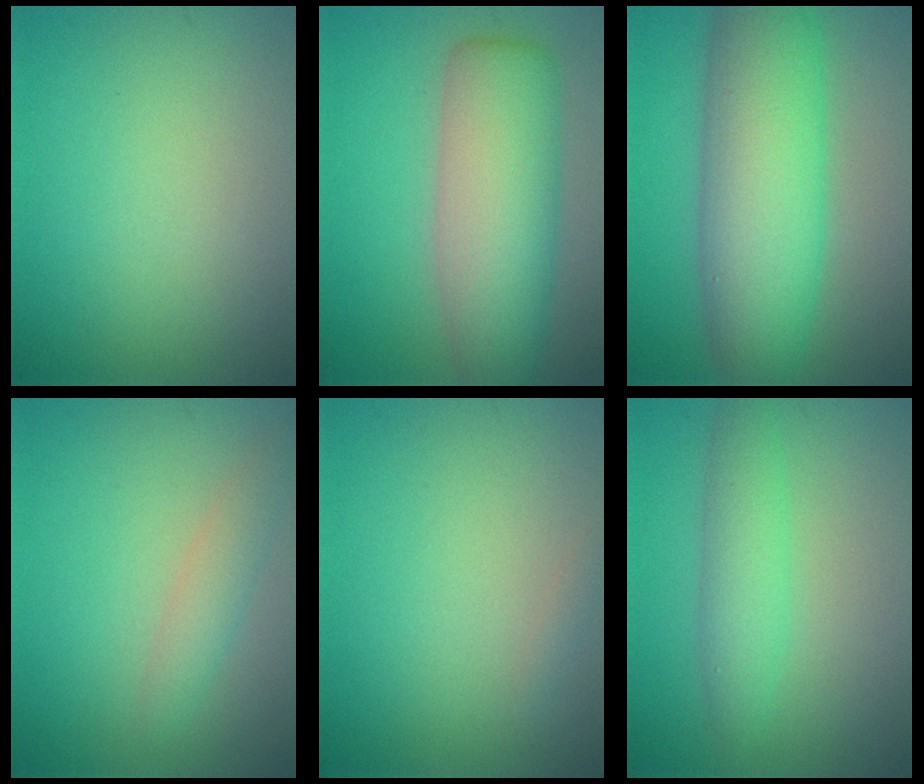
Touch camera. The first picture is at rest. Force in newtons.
{"total": 8.1, "press": 8.1, "slide": 0.2}
{"total": 9.6, "press": 9.6, "slide": 0.4}
{"total": 2.0, "press": 2.0, "slide": 0.1}
{"total": 0.6, "press": 0.6, "slide": 0.0}
{"total": 2.9, "press": 2.9, "slide": 0.1}